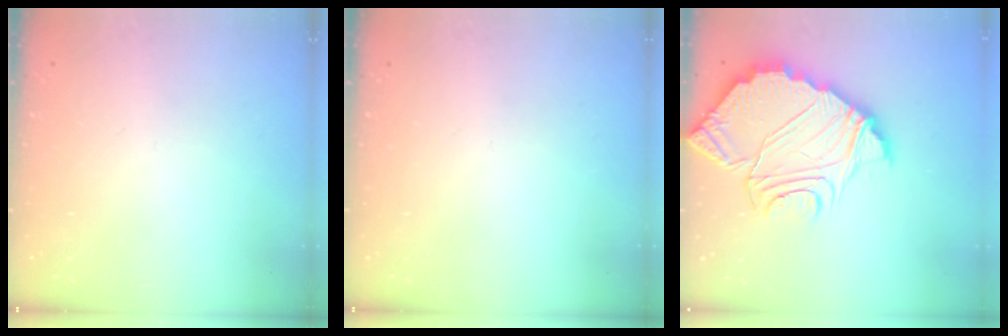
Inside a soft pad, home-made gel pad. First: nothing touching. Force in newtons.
{"total": 0.0}
{"total": 13.1, "press": 13.1, "slide": 1.0}